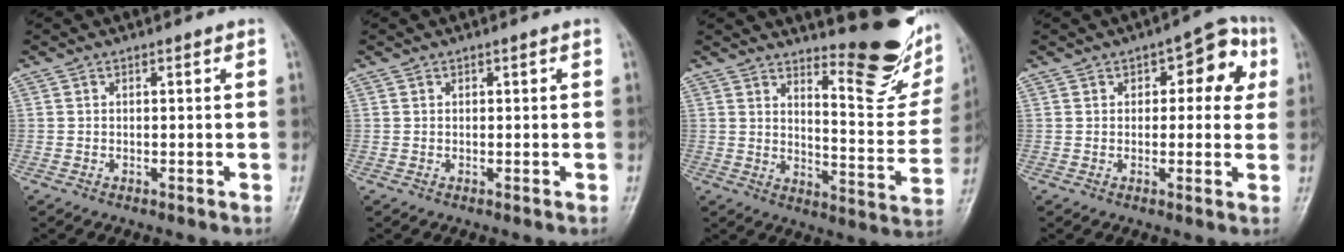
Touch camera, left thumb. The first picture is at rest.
{"total": 0.0}
{"total": 17.0, "force": [13.0, 4.4, 10.0], "torque": [-0.097, -0.121, 0.175]}
{"total": 9.8, "force": [3.0, 5.4, 7.7], "torque": [-0.047, 0.014, 0.028]}